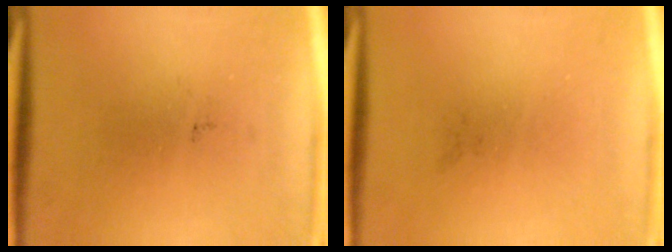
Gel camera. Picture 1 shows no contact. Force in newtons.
{"total": 0.0}